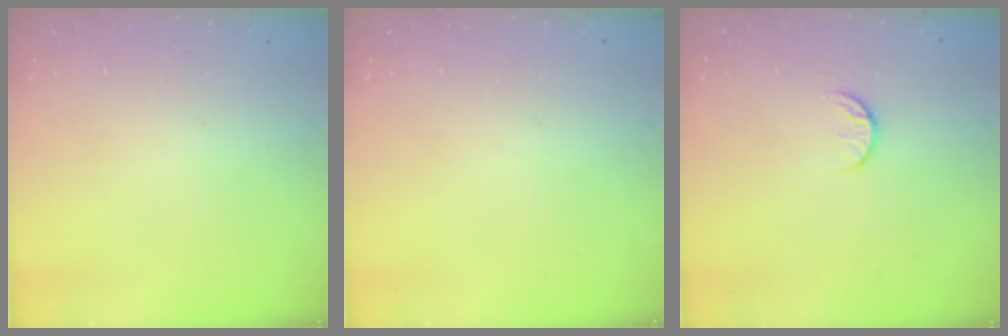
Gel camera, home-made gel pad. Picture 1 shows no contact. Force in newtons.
{"total": 0.0}
{"total": 7.0, "press": 6.9, "slide": 0.8}